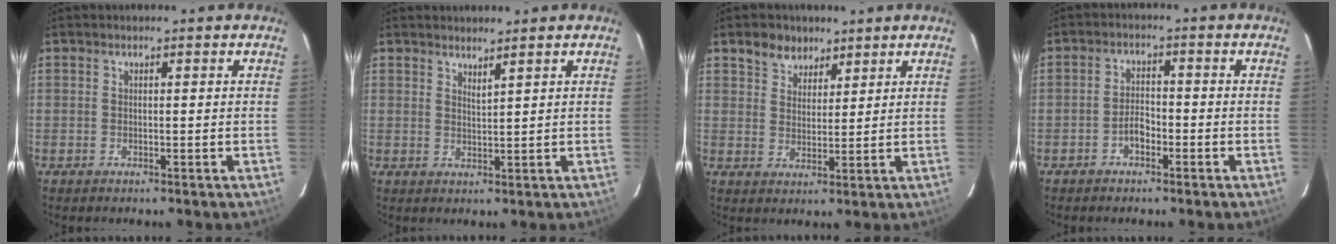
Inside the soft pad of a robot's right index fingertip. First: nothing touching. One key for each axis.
{"total": 1.9, "fx": 1.7, "fy": -0.2, "fz": 1.0, "tx": -0.018, "ty": -0.006, "tz": 0.027}
{"total": 5.4, "fx": 3.8, "fy": 3.6, "fz": 1.5, "tx": -0.025, "ty": 0.014, "tz": 0.066}
{"total": 2.9, "fx": -1.8, "fy": 1.4, "fz": 1.8, "tx": -0.037, "ty": 0.009, "tz": -0.032}